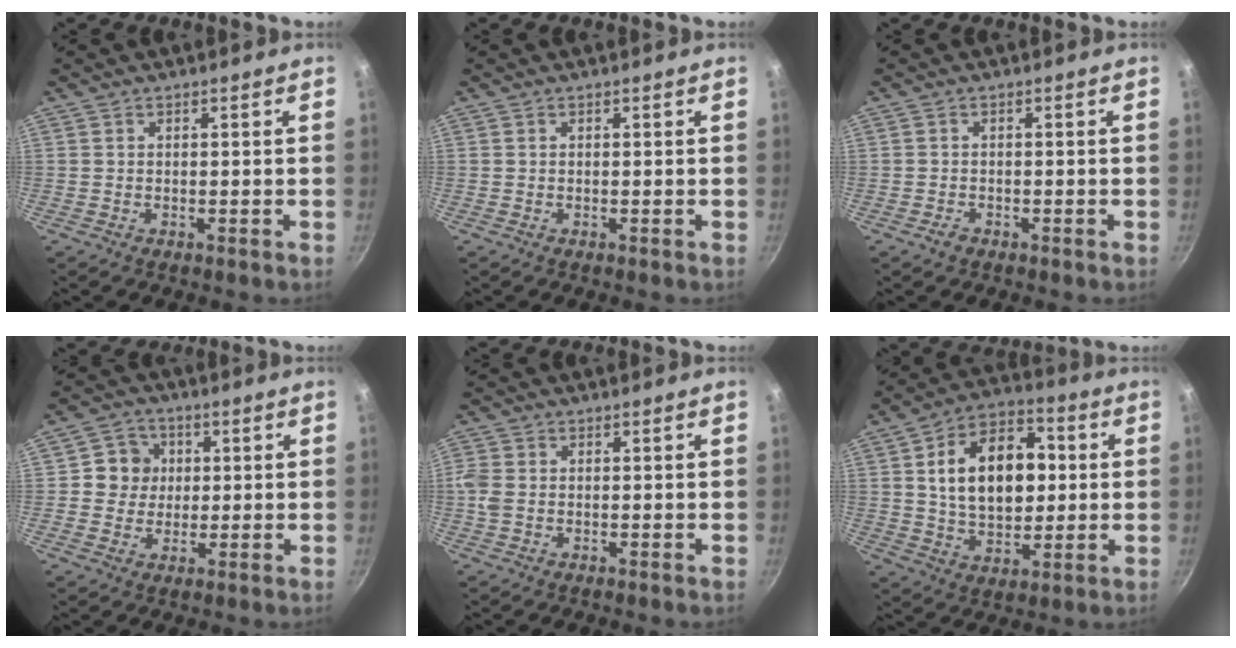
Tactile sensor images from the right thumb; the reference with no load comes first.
{"total": 0.0}
{"total": 1.5, "force": [-1.0, 1.0, 0.6], "torque": [-0.010, 0.009, -0.017]}
{"total": 6.4, "force": [0.9, 6.1, 1.7], "torque": [0.012, 0.005, 0.004]}
{"total": 3.2, "force": [-0.3, 2.4, 2.1], "torque": [-0.048, 0.002, -0.009]}
{"total": 18.3, "force": [2.5, 12.0, 13.5], "torque": [-0.181, 0.014, 0.036]}